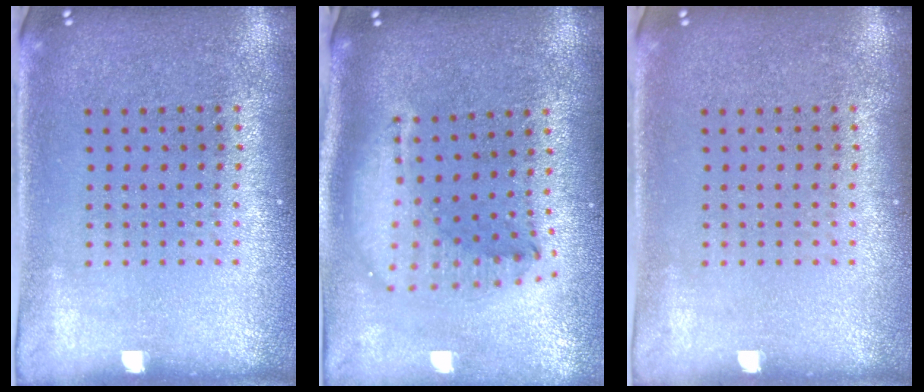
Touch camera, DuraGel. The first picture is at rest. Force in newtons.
{"total": 2.2, "press": 1.7, "slide": 1.4}
{"total": 0.0}